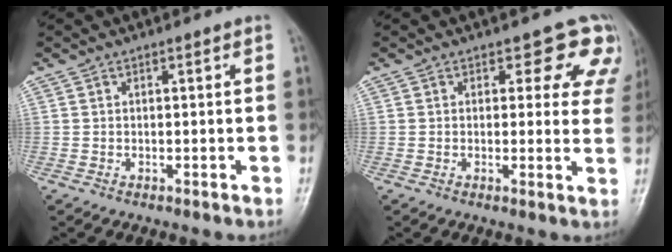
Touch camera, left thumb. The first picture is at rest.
{"total": 7.6, "force": [5.1, 4.4, 3.5], "torque": [0.009, -0.022, 0.036]}